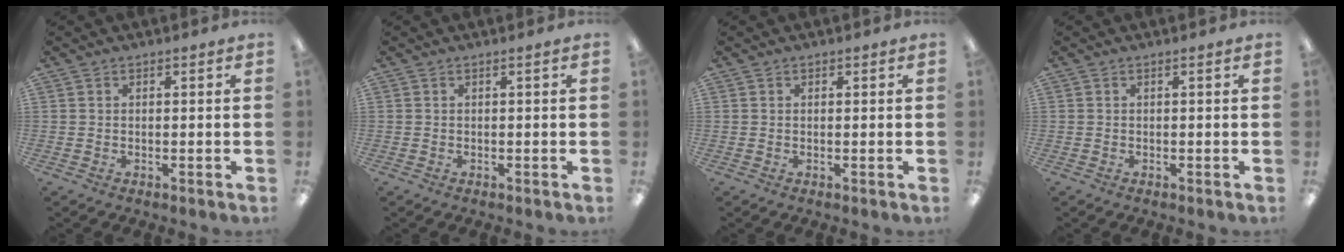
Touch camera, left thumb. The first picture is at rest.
{"total": 0.0}
{"total": 0.7, "force": [0.4, 0.5, 0.1], "torque": [0.006, 0.000, 0.005]}
{"total": 0.0}